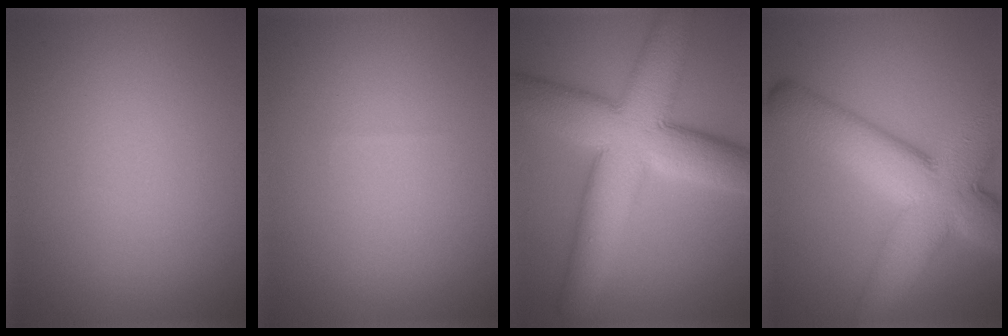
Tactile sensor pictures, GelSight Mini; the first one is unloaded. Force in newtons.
{"total": 0.0}
{"total": 11.6, "press": 11.6, "slide": 0.3}
{"total": 10.9, "press": 10.9, "slide": 0.6}